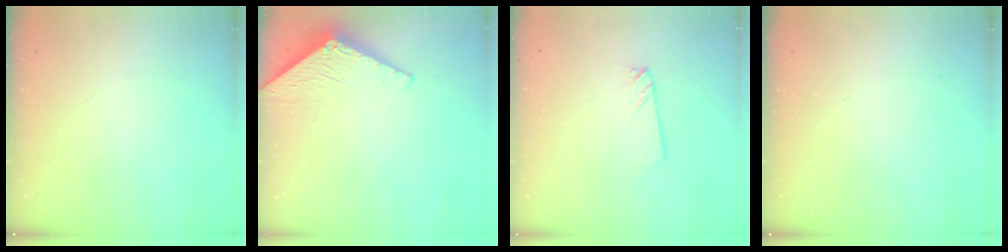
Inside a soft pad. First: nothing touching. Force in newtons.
{"total": 2.8, "press": 2.8, "slide": 0.2}
{"total": 1.6, "press": 1.6, "slide": 0.0}
{"total": 0.0}